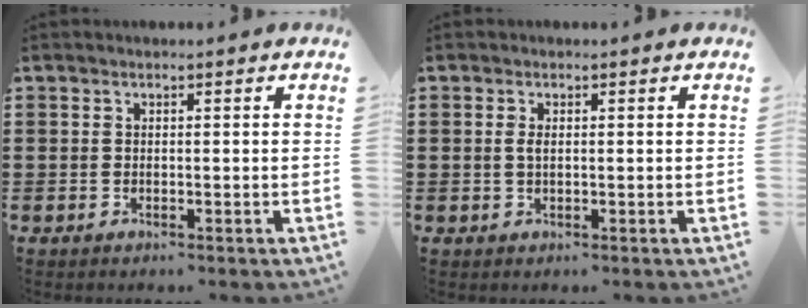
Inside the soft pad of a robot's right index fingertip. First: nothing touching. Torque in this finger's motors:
{"motor_torque": [0.16, 0.20, 0.15, 0.06]}